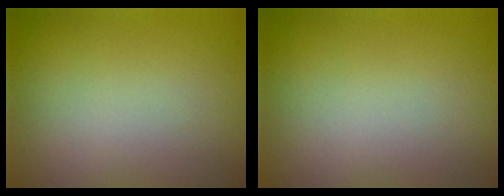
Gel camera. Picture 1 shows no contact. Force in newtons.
{"total": 0.0}